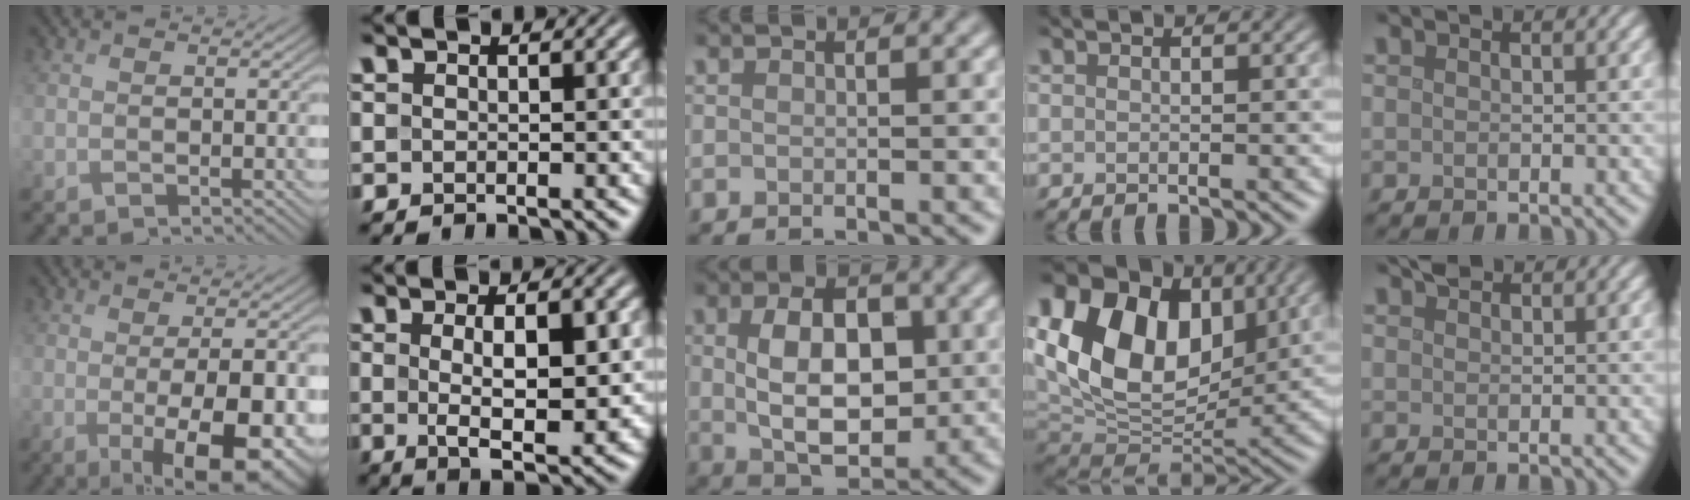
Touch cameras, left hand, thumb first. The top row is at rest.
{"thumb": {"total": 10.4, "force": [-1.9, 3.5, 9.6], "torque": [-0.118, -0.012, -0.016]}, "index": {"total": 6.9, "force": [0.3, 2.3, 6.5], "torque": [-0.105, -0.008, 0.010]}, "middle": {"total": 7.6, "force": [0.6, 4.6, 6.0], "torque": [-0.103, 0.000, 0.010]}, "ring": {"total": 15.2, "force": [5.6, 10.1, 9.9], "torque": [-0.204, 0.026, 0.102]}, "little": {"total": 1.4, "force": [1.3, 0.3, 0.4], "torque": [-0.009, 0.006, 0.025]}}